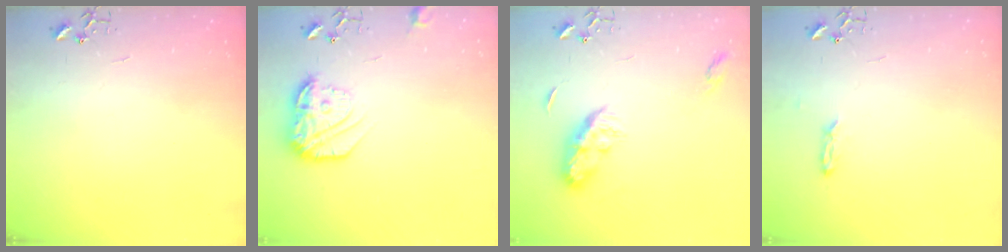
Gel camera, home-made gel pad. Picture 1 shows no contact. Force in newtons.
{"total": 15.1, "press": 15.0, "slide": 1.0}
{"total": 9.7, "press": 9.7, "slide": 0.1}
{"total": 2.3, "press": 2.2, "slide": 0.4}